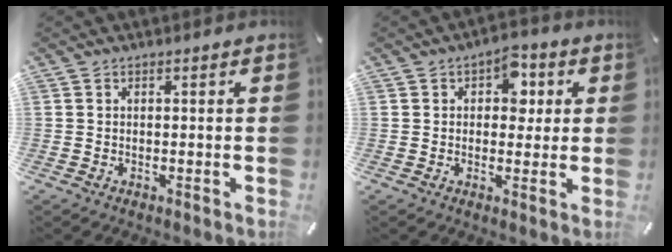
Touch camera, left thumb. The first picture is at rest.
{"total": 8.2, "force": [1.9, 6.1, 5.2], "torque": [-0.055, 0.000, 0.025]}